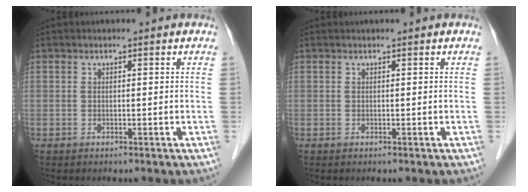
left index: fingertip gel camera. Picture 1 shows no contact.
{"total": 0.0}